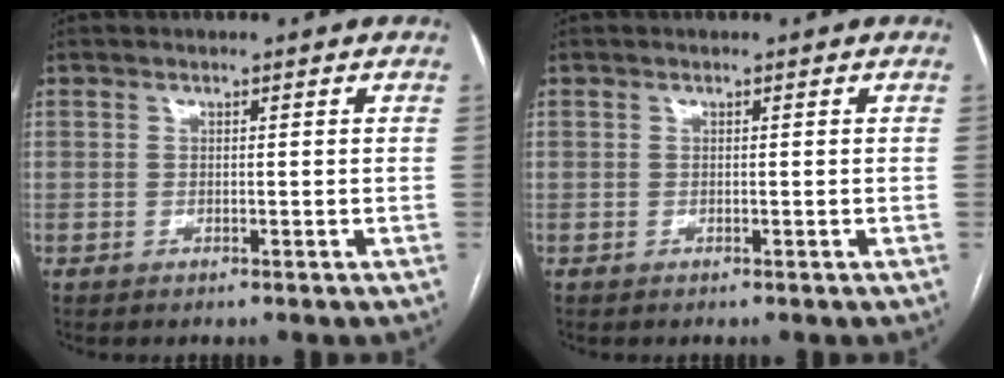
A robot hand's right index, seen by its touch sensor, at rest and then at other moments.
{"total": 0.0}